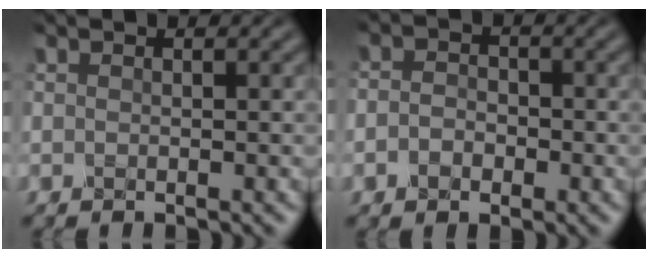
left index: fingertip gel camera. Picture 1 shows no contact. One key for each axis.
{"total": 2.2, "fx": -0.8, "fy": 1.7, "fz": 1.2, "tx": -0.023, "ty": 0.000, "tz": -0.021}